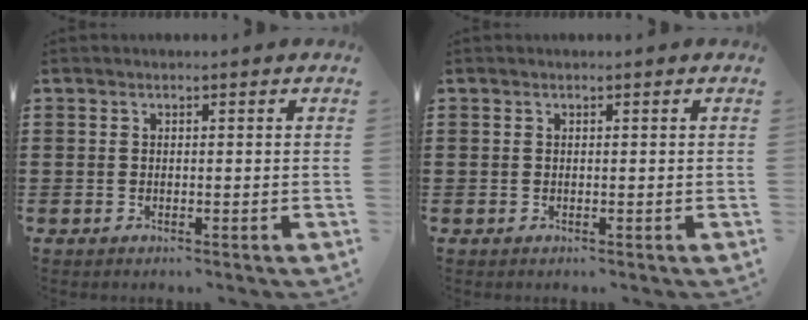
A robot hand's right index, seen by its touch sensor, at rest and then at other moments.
{"total": 0.0}